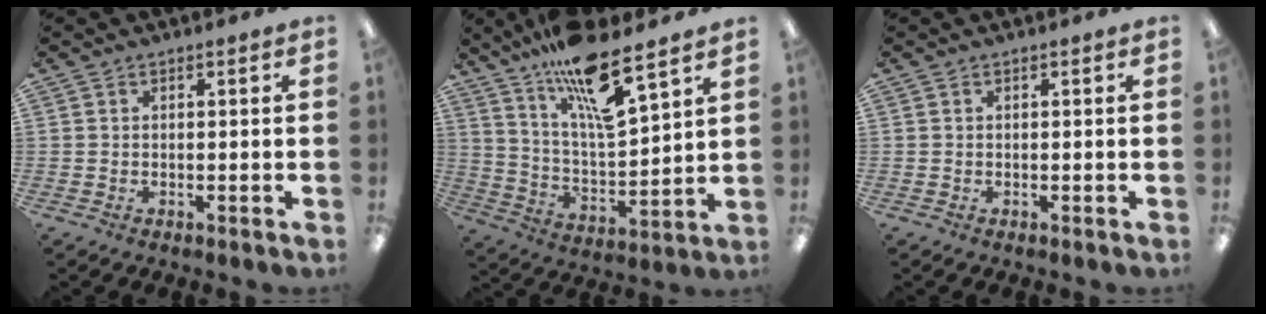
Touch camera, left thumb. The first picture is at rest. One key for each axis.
{"total": 15.9, "fx": 12.1, "fy": 2.8, "fz": 9.9, "tx": -0.173, "ty": -0.079, "tz": 0.200}
{"total": 0.0}